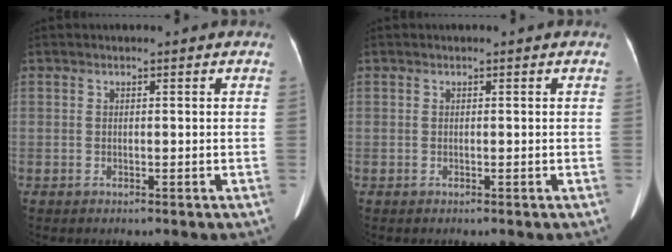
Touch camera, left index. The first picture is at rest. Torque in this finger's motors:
{"motor_torque": [0.04, 0.03, 0.00, 0.00]}